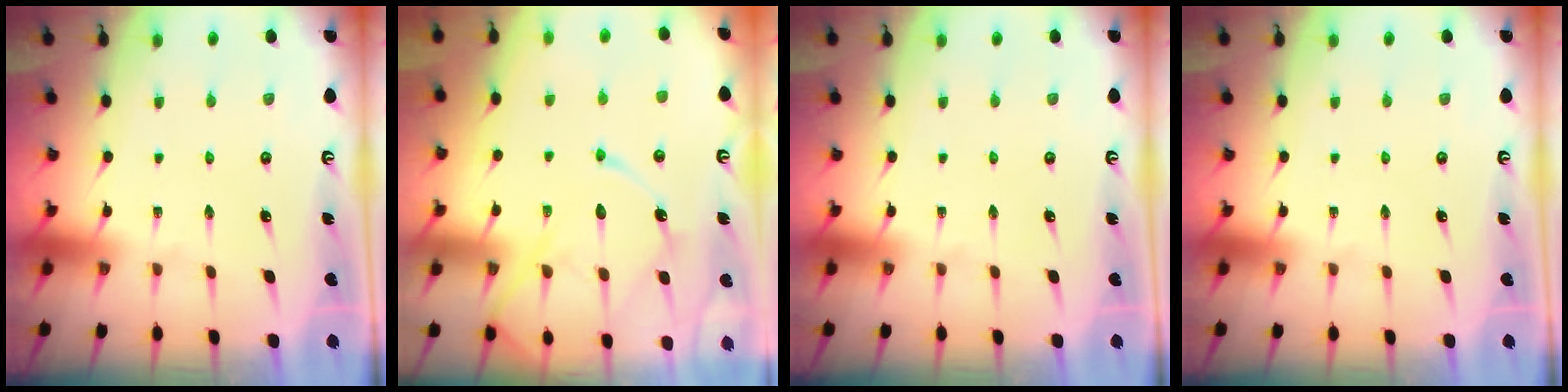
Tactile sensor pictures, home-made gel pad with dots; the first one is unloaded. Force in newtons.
{"total": 14.9, "press": 14.8, "slide": 1.3}
{"total": 0.0}
{"total": 0.0}